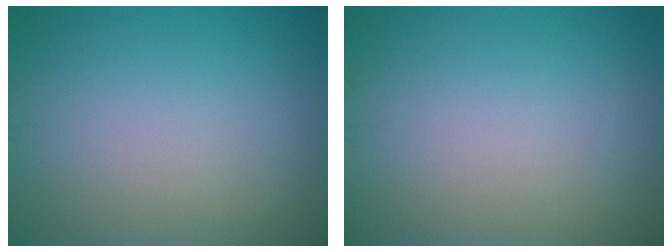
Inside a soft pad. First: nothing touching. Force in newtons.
{"total": 0.0}